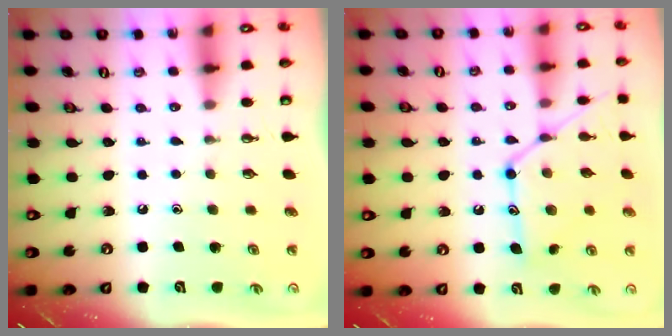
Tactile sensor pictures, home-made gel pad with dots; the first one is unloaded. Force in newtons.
{"total": 15.5, "press": 15.5, "slide": 1.3}